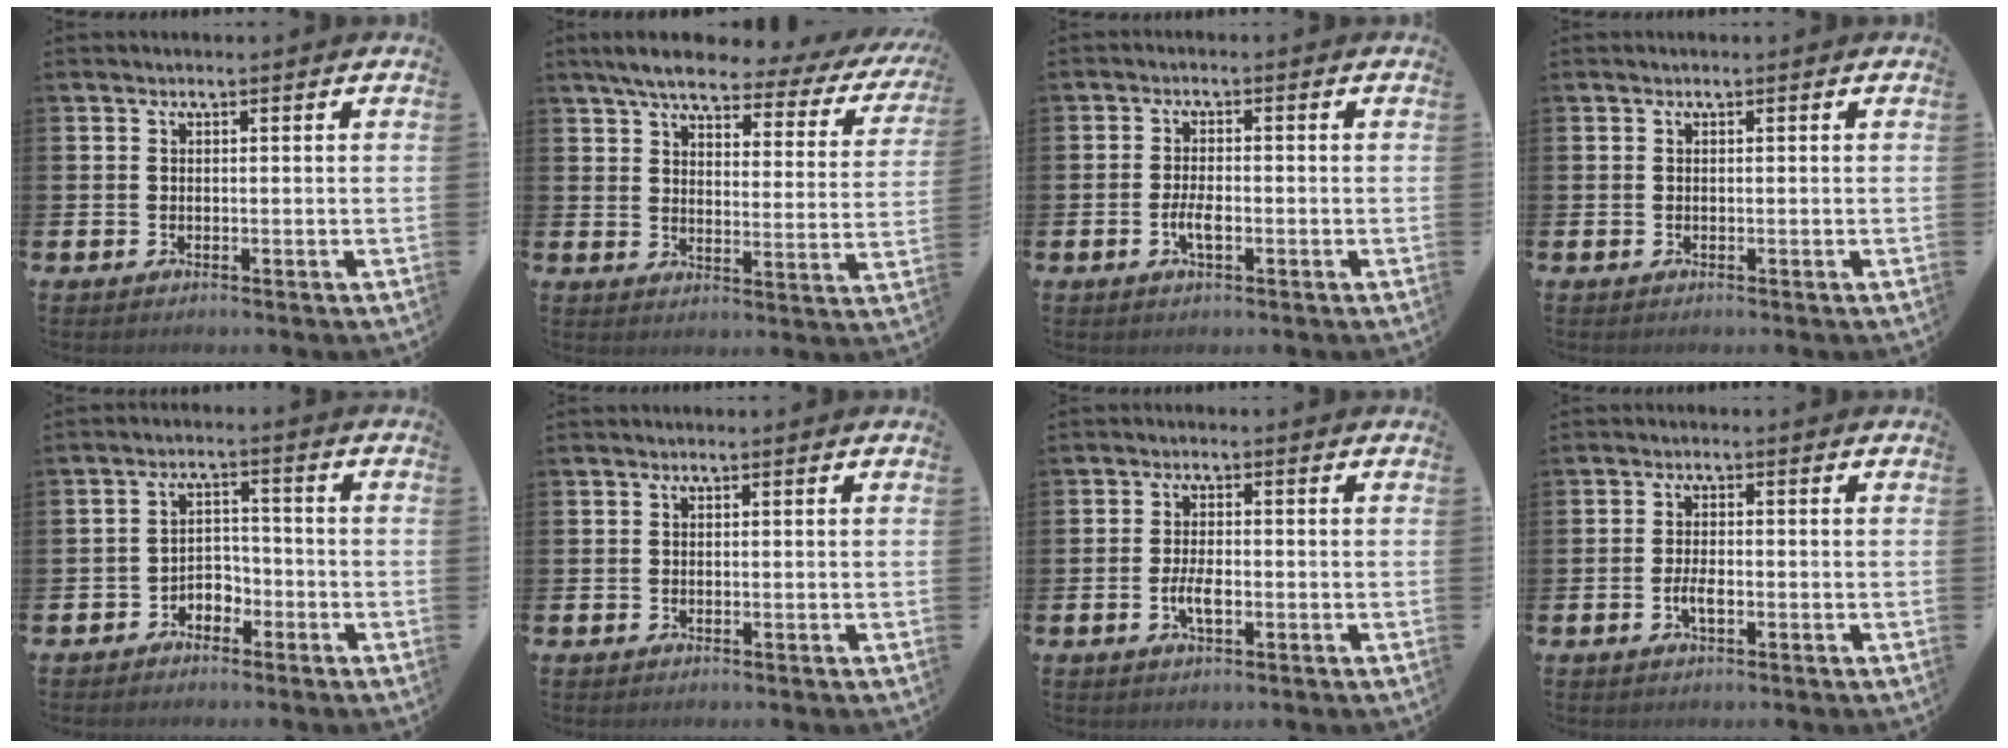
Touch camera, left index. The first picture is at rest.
{"total": 5.8, "force": [4.8, 1.2, 2.9], "torque": [-0.076, -0.028, 0.075]}
{"total": 2.8, "force": [-0.8, 1.0, 2.5], "torque": [-0.044, 0.001, -0.015]}
{"total": 0.0}
{"total": 2.8, "force": [-2.4, 1.5, 0.4], "torque": [-0.023, 0.010, -0.052]}
{"total": 0.0}
{"total": 3.1, "force": [-0.8, 1.1, 2.7], "torque": [-0.049, 0.002, -0.015]}
{"total": 2.3, "force": [-0.7, 0.8, 2.0], "torque": [-0.037, 0.001, -0.014]}